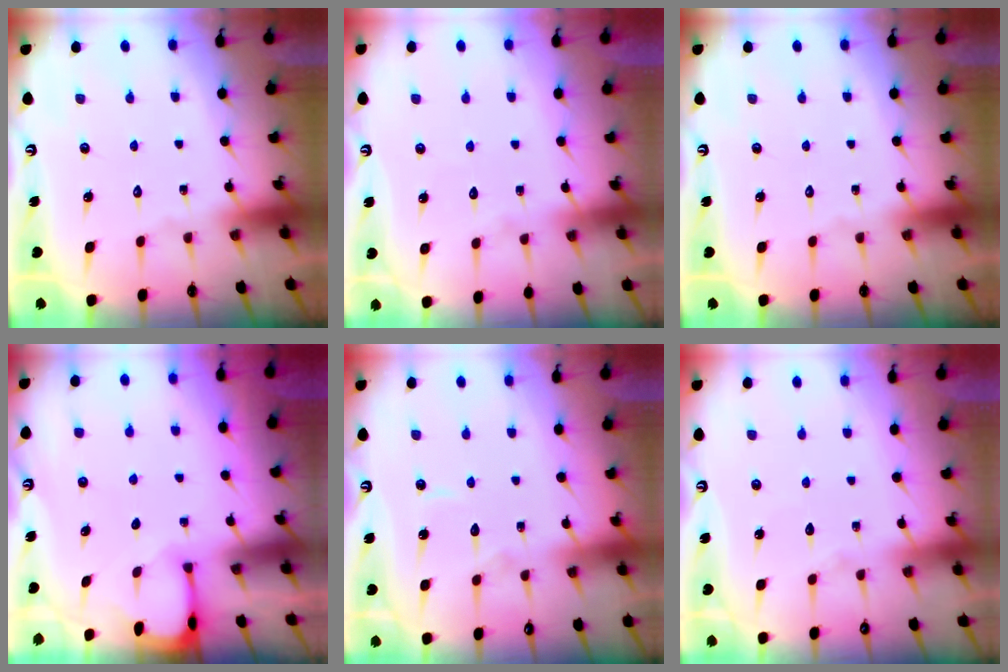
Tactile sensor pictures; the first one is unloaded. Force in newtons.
{"total": 3.0, "press": 3.0, "slide": 0.3}
{"total": 0.0}
{"total": 1.2, "press": 1.2, "slide": 0.3}
{"total": 3.5, "press": 3.5, "slide": 0.1}
{"total": 3.5, "press": 3.5, "slide": 0.5}